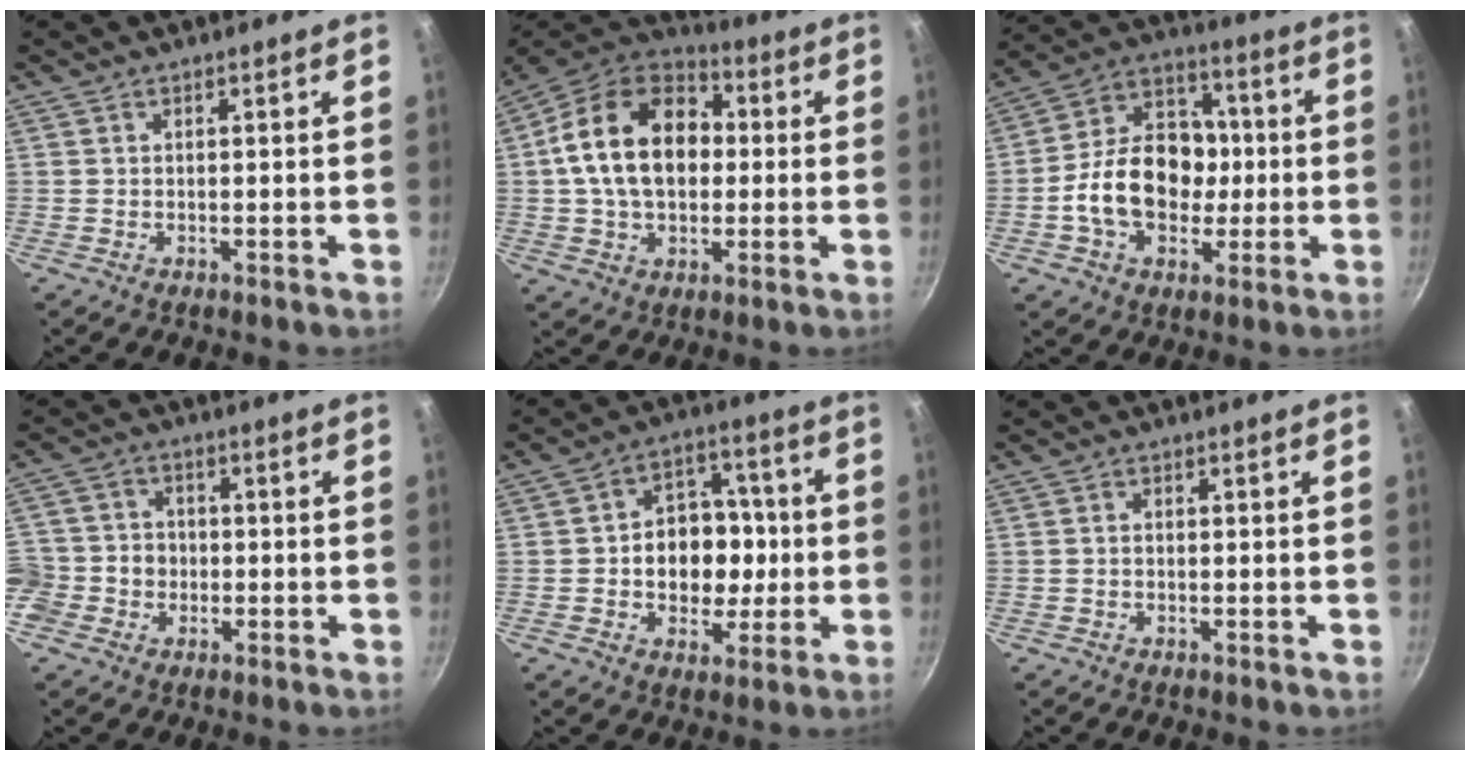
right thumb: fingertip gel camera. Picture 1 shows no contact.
{"total": 19.8, "force": [1.8, 13.9, 14.1], "torque": [-0.215, 0.032, 0.018]}
{"total": 17.0, "force": [-1.8, 12.6, 11.3], "torque": [-0.150, 0.035, -0.045]}
{"total": 10.6, "force": [-2.7, 9.5, 3.8], "torque": [-0.060, 0.033, -0.061]}
{"total": 13.3, "force": [-0.8, 10.4, 8.2], "torque": [-0.074, 0.018, -0.017]}
{"total": 0.9, "force": [-0.1, 0.7, 0.5], "torque": [-0.009, 0.004, -0.003]}